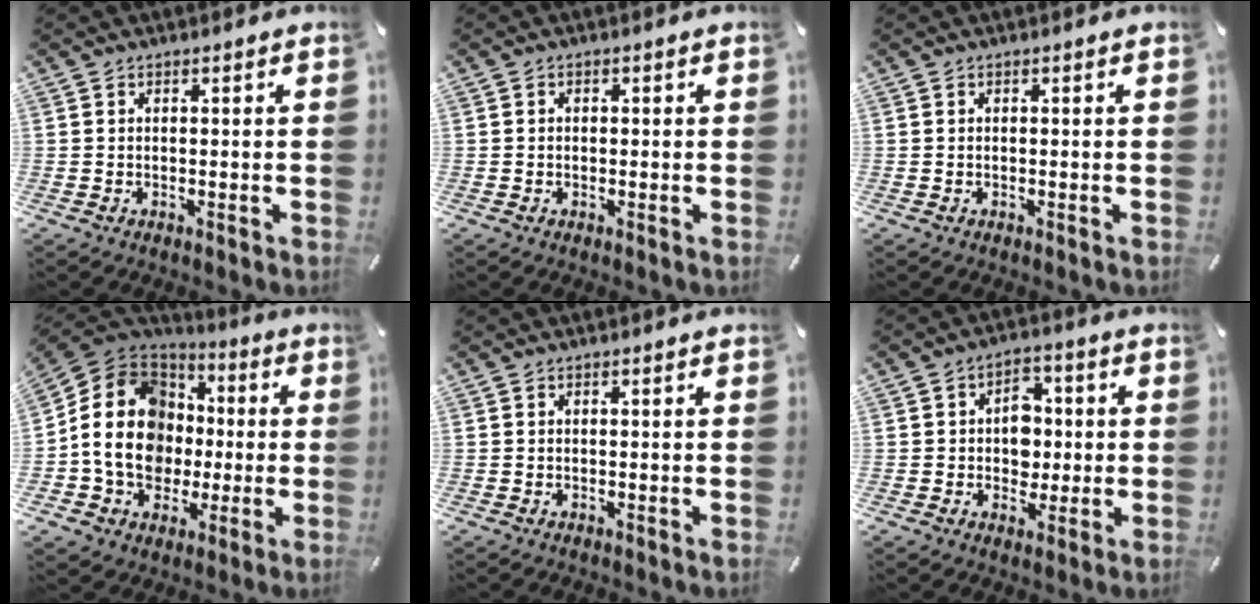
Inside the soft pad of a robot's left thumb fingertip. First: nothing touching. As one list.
[{"total": 0.8, "force": [-0.1, 0.7, 0.4], "torque": [-0.008, 0.005, -0.004]}, {"total": 0.0}, {"total": 18.0, "force": [-1.6, 15.3, 9.5], "torque": [-0.196, 0.014, -0.024]}, {"total": 0.0}, {"total": 7.6, "force": [0.0, 6.5, 4.0], "torque": [-0.045, 0.006, -0.004]}]